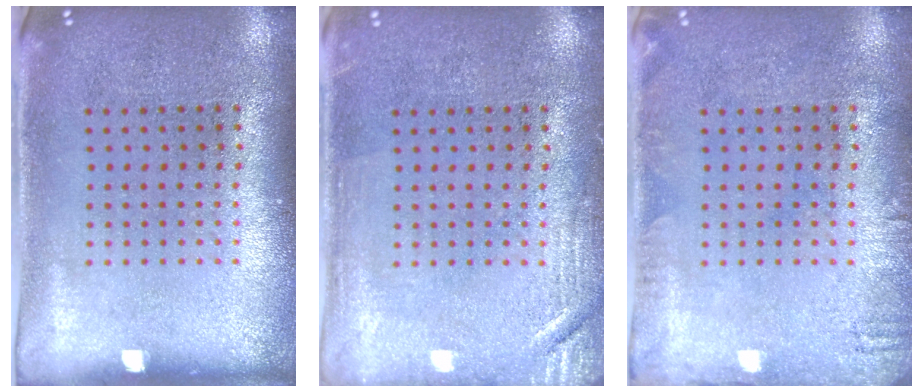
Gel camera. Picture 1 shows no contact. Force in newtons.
{"total": 2.1, "press": 2.0, "slide": 0.4}
{"total": 1.4, "press": 1.3, "slide": 0.2}